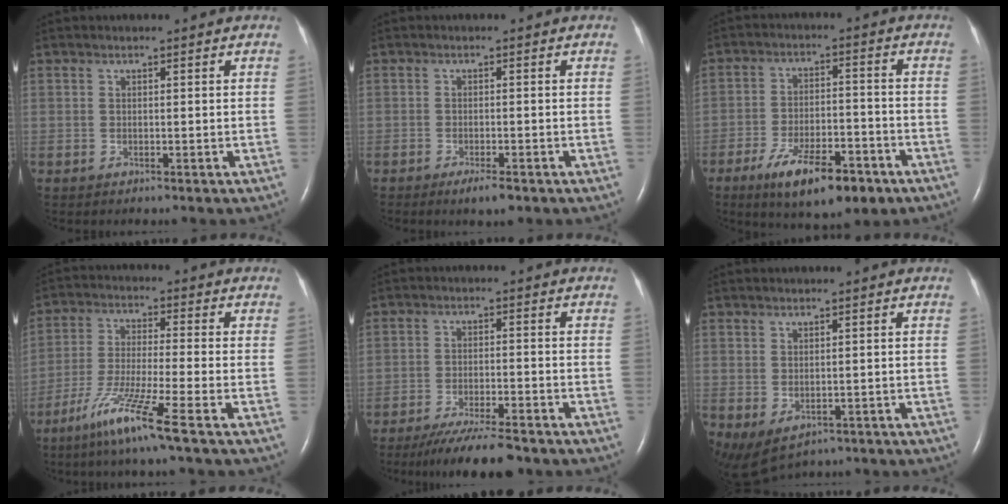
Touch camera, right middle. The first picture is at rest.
{"total": 2.5, "force": [-1.6, 0.4, 1.8], "torque": [-0.028, -0.003, -0.026]}
{"total": 12.2, "force": [-7.4, 3.9, 9.0], "torque": [-0.149, -0.008, -0.113]}
{"total": 9.8, "force": [-6.0, -1.4, 7.6], "torque": [-0.151, -0.036, -0.121]}
{"total": 9.3, "force": [-7.8, 0.6, 5.1], "torque": [-0.080, -0.023, -0.126]}
{"total": 6.8, "force": [-3.0, 4.0, 4.7], "torque": [-0.084, -0.007, -0.036]}